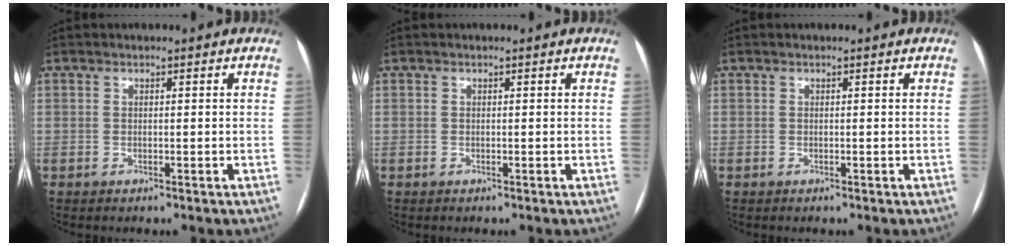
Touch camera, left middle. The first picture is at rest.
{"total": 0.0}
{"total": 0.0}